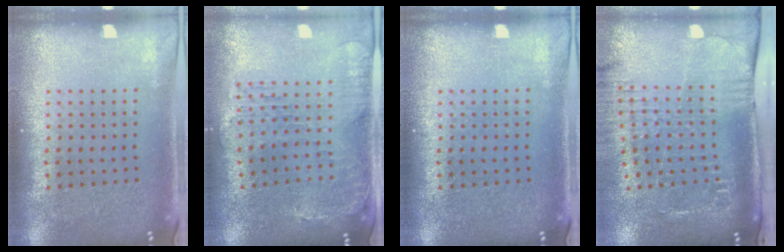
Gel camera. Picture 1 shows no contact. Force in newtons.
{"total": 0.6, "press": 0.5, "slide": 0.3}
{"total": 0.0}
{"total": 2.6, "press": 2.1, "slide": 1.6}